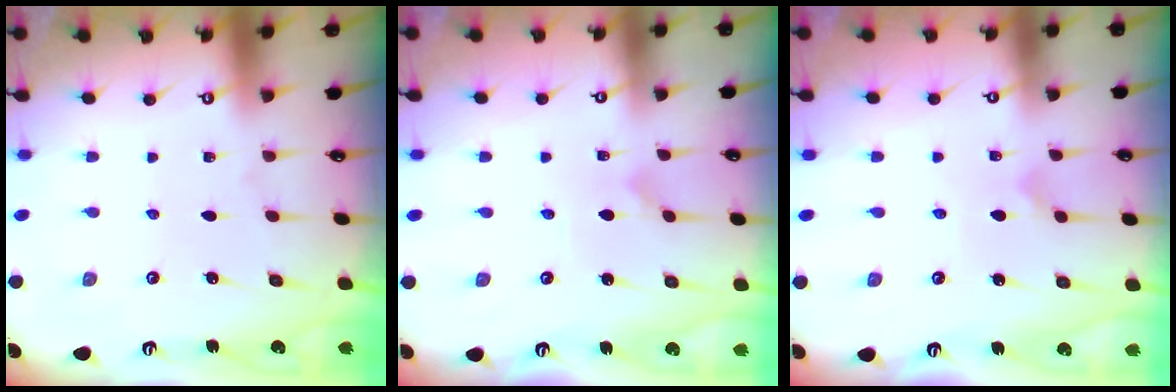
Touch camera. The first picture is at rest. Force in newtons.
{"total": 1.9, "press": 1.9, "slide": 0.2}
{"total": 2.6, "press": 2.6, "slide": 0.3}